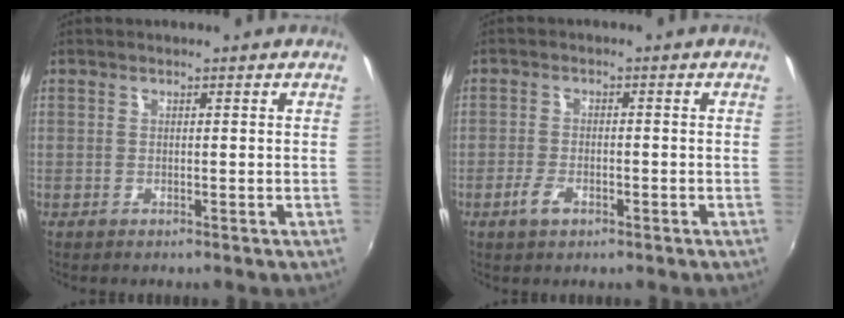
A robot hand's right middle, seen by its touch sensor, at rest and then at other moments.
{"total": 3.3, "force": [-1.9, 1.5, 2.3], "torque": [-0.056, -0.003, -0.038]}